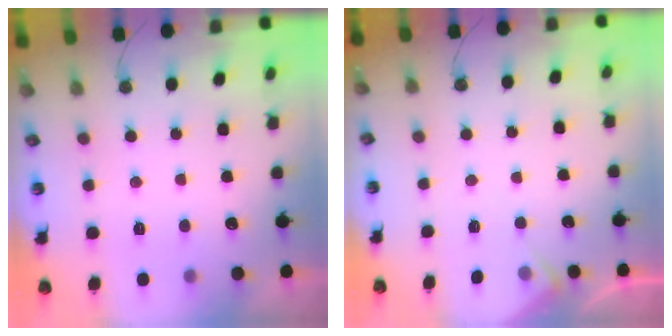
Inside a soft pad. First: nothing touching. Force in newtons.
{"total": 4.3, "press": 4.2, "slide": 0.6}